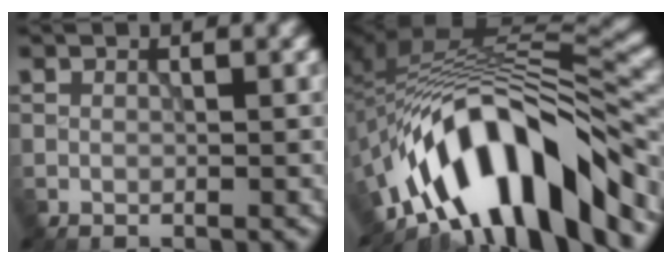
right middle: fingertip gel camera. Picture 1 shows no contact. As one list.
[{"total": 13.0, "force": [-7.7, 4.7, 9.4], "torque": [-0.138, 0.006, -0.129]}]